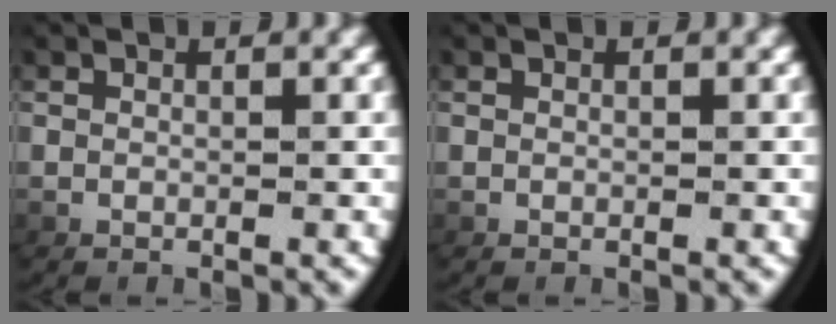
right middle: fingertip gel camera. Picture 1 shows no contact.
{"total": 0.0}